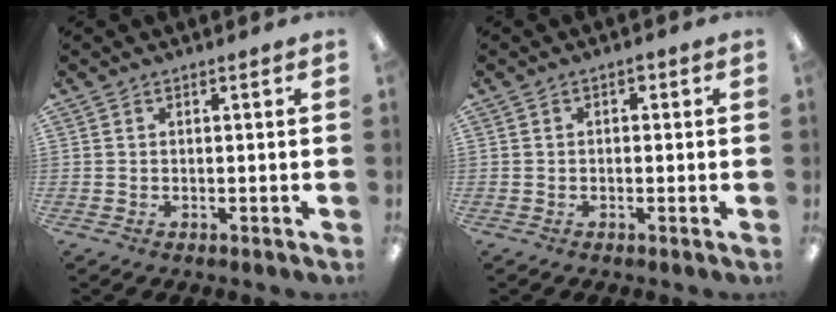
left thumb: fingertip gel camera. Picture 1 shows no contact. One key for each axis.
{"total": 1.3, "fx": 0.0, "fy": 1.1, "fz": 0.7, "tx": -0.006, "ty": 0.005, "tz": -0.005}